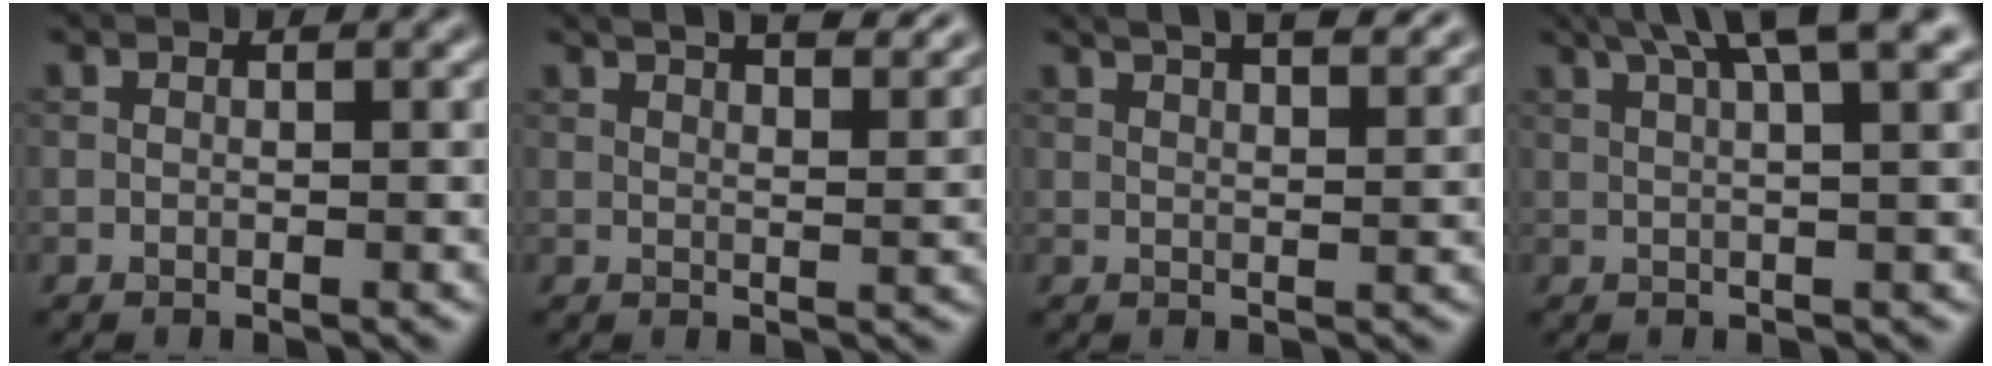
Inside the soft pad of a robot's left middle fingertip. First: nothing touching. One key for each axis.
{"total": 6.9, "fx": 5.1, "fy": 2.3, "fz": 4.0, "tx": -0.024, "ty": 0.030, "tz": 0.039}
{"total": 7.5, "fx": 5.2, "fy": 2.8, "fz": 4.7, "tx": -0.033, "ty": 0.040, "tz": 0.041}
{"total": 6.4, "fx": 3.7, "fy": 1.2, "fz": 5.1, "tx": -0.066, "ty": 0.023, "tz": 0.043}